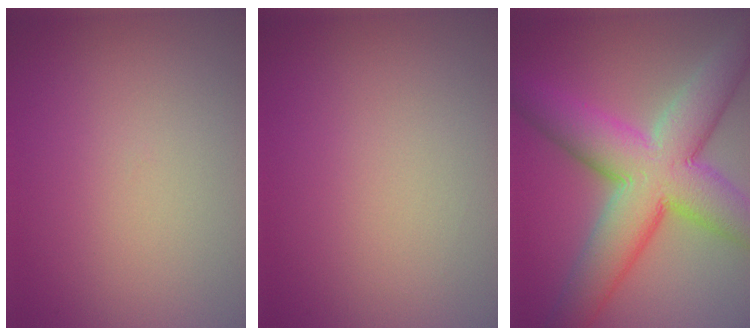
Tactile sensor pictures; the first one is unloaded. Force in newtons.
{"total": 0.0}
{"total": 11.7, "press": 11.6, "slide": 0.5}